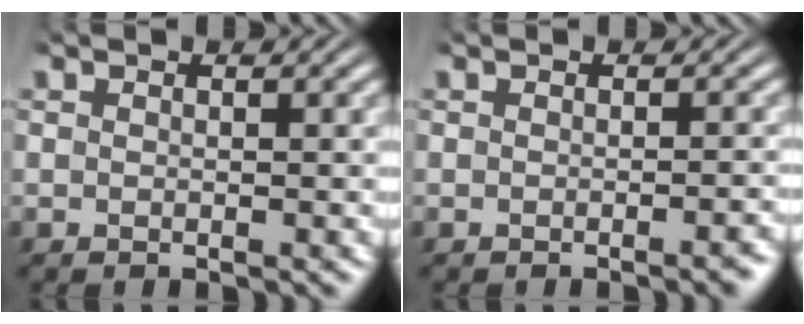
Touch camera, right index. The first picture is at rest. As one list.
[{"total": 1.2, "force": [-1.0, 0.2, 0.6], "torque": [-0.006, 0.009, -0.020]}]